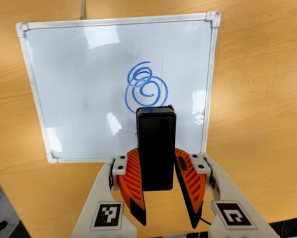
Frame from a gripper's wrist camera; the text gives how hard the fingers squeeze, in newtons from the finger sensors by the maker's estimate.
{"total": 5.8, "left": 5.8, "right": 5.8}